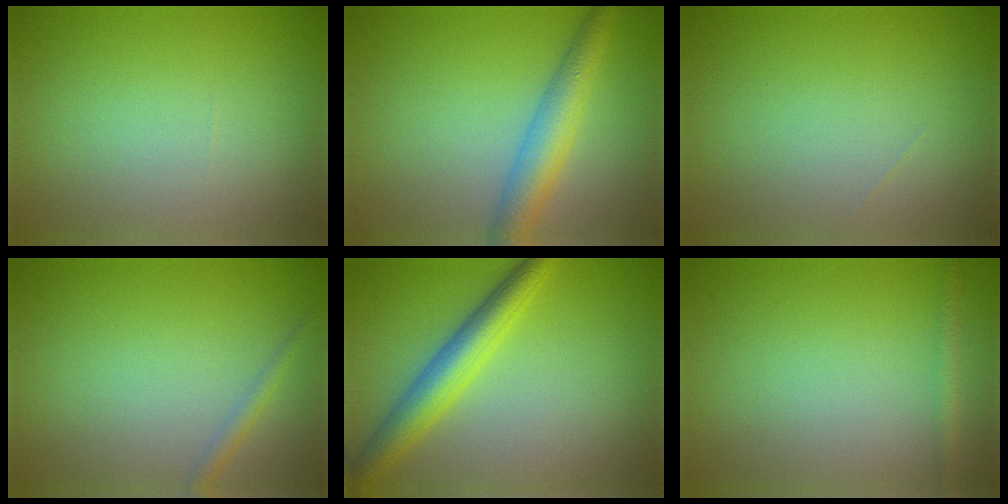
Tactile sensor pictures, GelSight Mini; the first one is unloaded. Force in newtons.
{"total": 4.2, "press": 4.2, "slide": 0.2}
{"total": 0.0}
{"total": 1.2, "press": 1.2, "slide": 0.1}
{"total": 4.8, "press": 4.8, "slide": 0.1}
{"total": 1.6, "press": 1.6, "slide": 0.1}